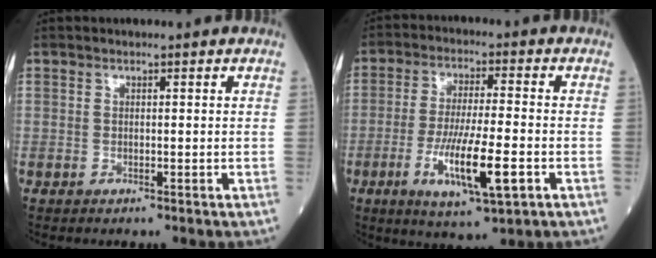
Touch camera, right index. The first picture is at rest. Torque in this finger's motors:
{"motor_torque": [0.39, -0.30, 0.32, 0.21]}